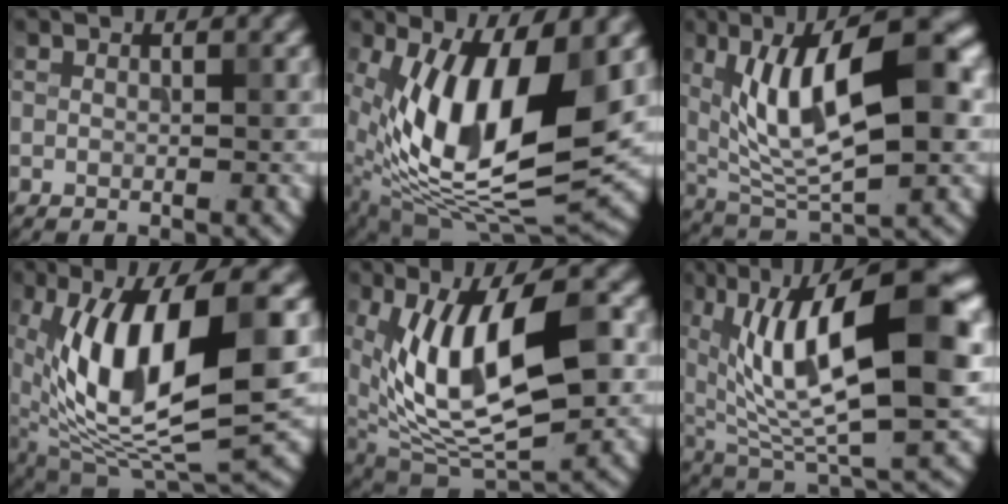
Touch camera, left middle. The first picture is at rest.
{"total": 13.6, "force": [0.9, 5.7, 12.3], "torque": [-0.225, -0.012, 0.010]}
{"total": 11.8, "force": [2.8, 4.1, 10.7], "torque": [-0.170, 0.007, 0.048]}
{"total": 12.9, "force": [1.1, 5.1, 11.8], "torque": [-0.214, -0.004, 0.018]}
{"total": 12.7, "force": [1.5, 5.6, 11.3], "torque": [-0.192, -0.002, 0.025]}
{"total": 14.6, "force": [2.6, 5.3, 13.4], "torque": [-0.217, 0.008, 0.040]}